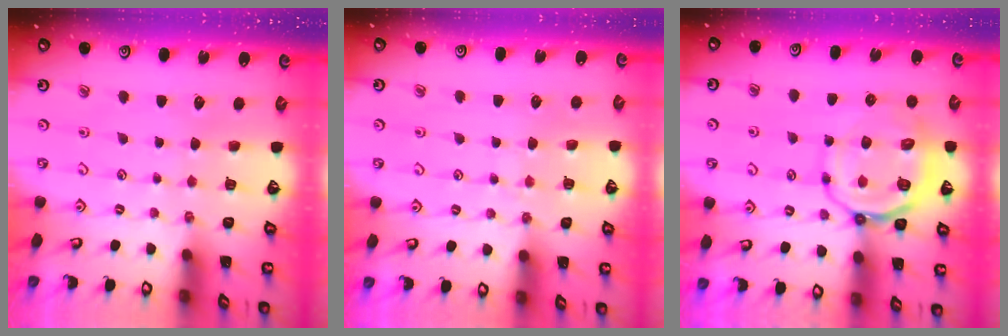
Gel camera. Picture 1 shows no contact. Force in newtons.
{"total": 6.7, "press": 6.6, "slide": 0.8}
{"total": 11.5, "press": 11.2, "slide": 2.6}